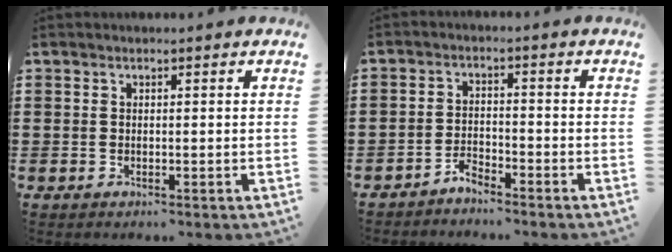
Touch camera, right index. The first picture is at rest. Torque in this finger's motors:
{"motor_torque": [1.75, 0.39, -0.15, -0.12]}